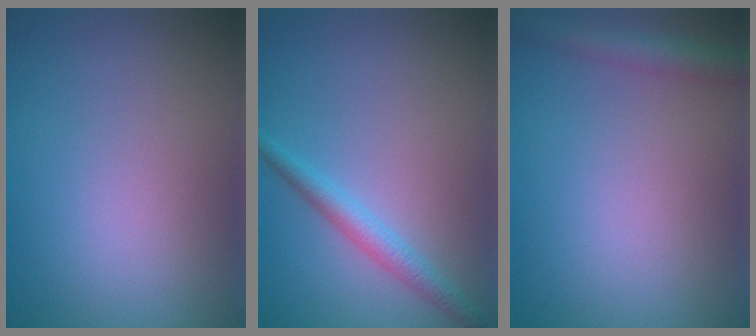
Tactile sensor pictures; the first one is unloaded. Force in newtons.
{"total": 2.3, "press": 2.3, "slide": 0.2}
{"total": 2.9, "press": 2.9, "slide": 0.1}